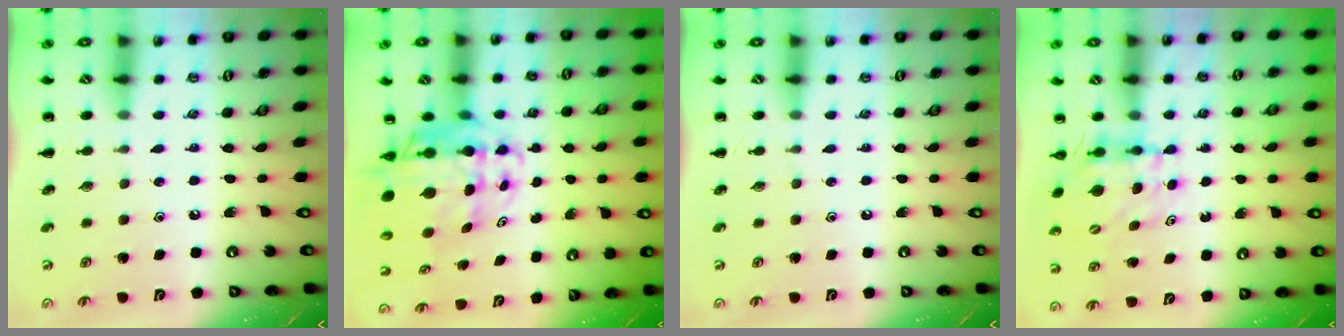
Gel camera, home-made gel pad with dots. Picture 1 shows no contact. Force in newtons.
{"total": 9.5, "press": 9.0, "slide": 3.0}
{"total": 0.0}
{"total": 5.0, "press": 5.0, "slide": 0.4}